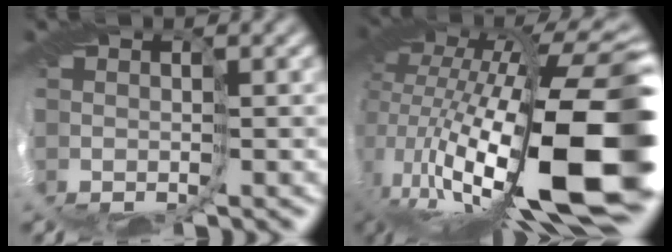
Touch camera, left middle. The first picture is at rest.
{"total": 16.2, "force": [-2.8, 5.0, 15.1], "torque": [-0.244, 0.000, -0.046]}